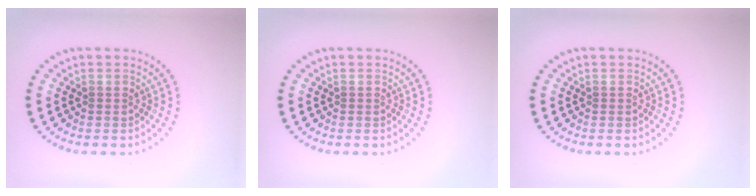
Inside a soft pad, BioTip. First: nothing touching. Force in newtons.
{"total": 0.0}
{"total": 0.0}